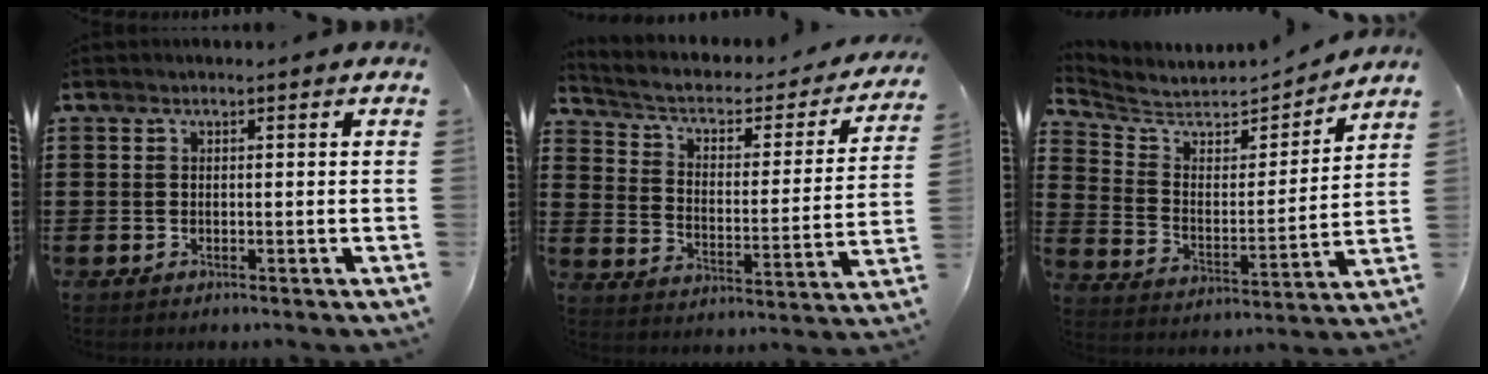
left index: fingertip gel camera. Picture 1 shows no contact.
{"total": 3.7, "force": [2.0, 2.0, 2.4], "torque": [-0.060, -0.015, 0.023]}
{"total": 5.0, "force": [4.8, 1.0, 0.8], "torque": [-0.047, -0.042, 0.078]}